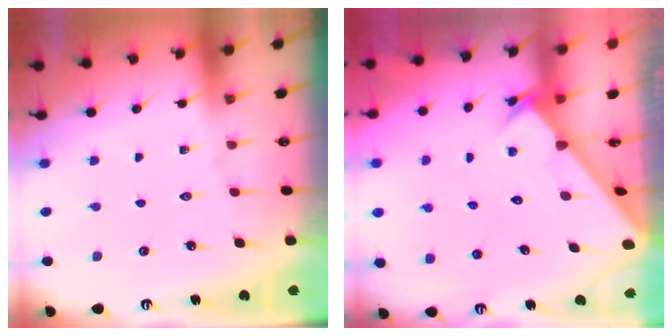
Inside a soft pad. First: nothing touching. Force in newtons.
{"total": 2.6, "press": 2.6, "slide": 0.2}